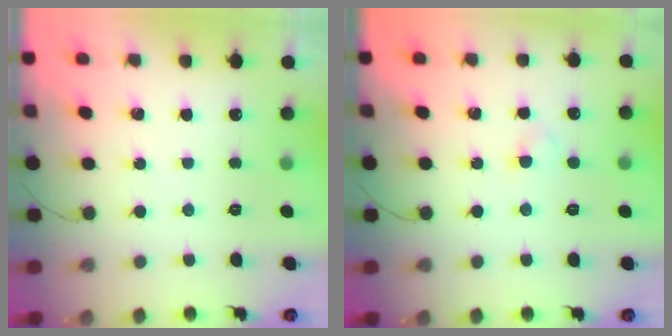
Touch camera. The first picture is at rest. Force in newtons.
{"total": 1.9, "press": 1.6, "slide": 1.0}